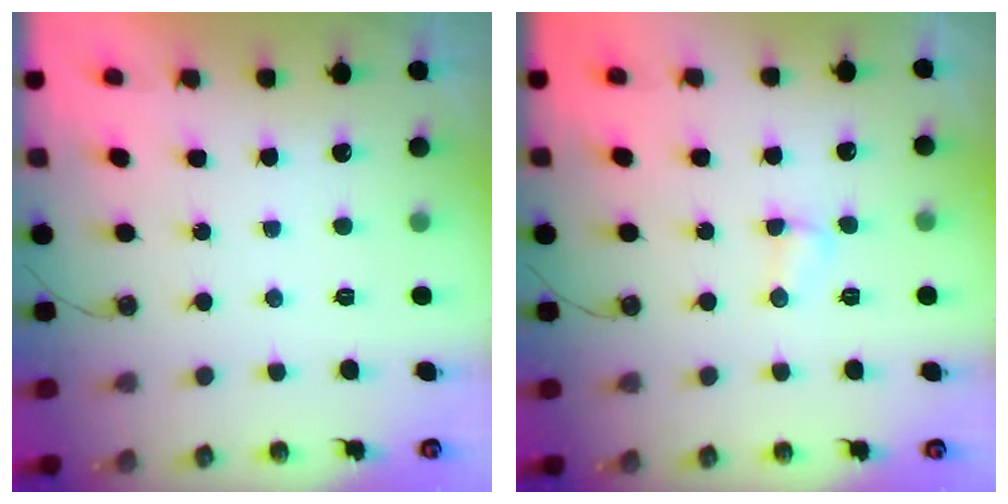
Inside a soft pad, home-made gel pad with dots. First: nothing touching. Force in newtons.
{"total": 2.7, "press": 2.7, "slide": 0.4}